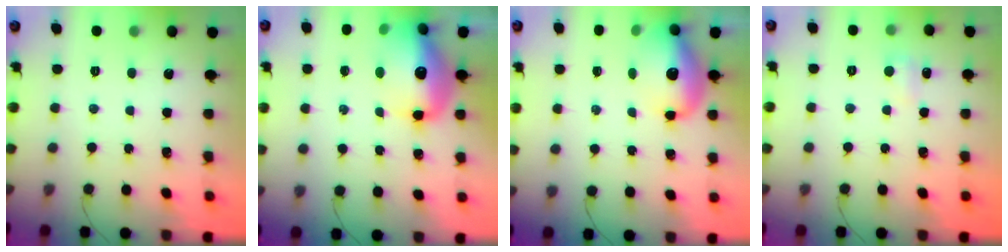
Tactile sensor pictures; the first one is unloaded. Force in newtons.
{"total": 15.6, "press": 15.1, "slide": 3.7}
{"total": 11.4, "press": 11.1, "slide": 2.5}
{"total": 5.3, "press": 5.0, "slide": 1.6}